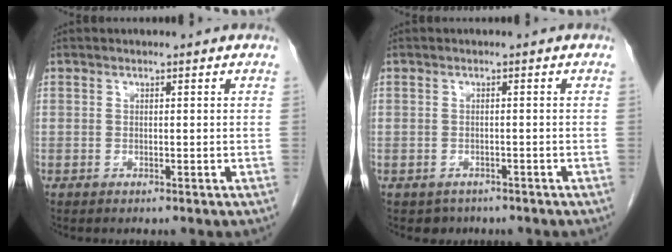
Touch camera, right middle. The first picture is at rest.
{"total": 2.2, "force": [-1.6, 1.6, 0.0], "torque": [-0.010, 0.004, -0.021]}